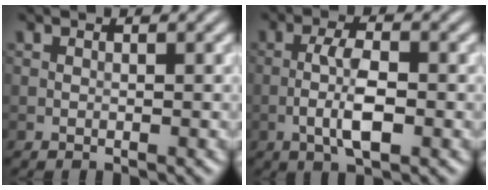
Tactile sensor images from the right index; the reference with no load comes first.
{"total": 4.1, "force": [-1.2, 1.2, 3.7], "torque": [-0.075, 0.002, -0.025]}